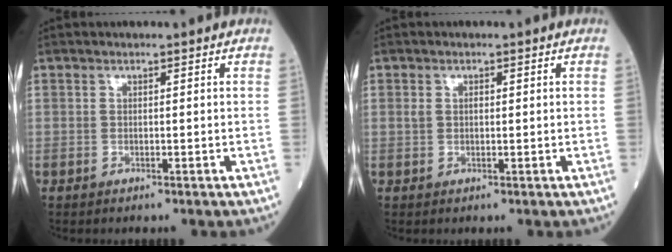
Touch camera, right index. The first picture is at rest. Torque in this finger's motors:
{"motor_torque": [0.13, 0.06, 0.09, 0.03]}